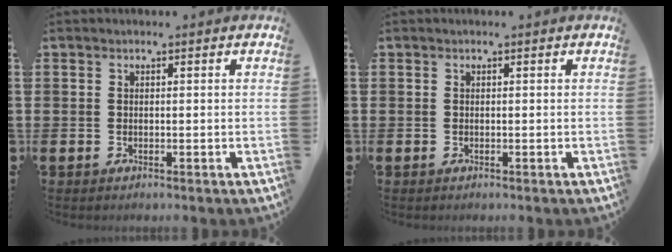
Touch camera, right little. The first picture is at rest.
{"total": 0.0}